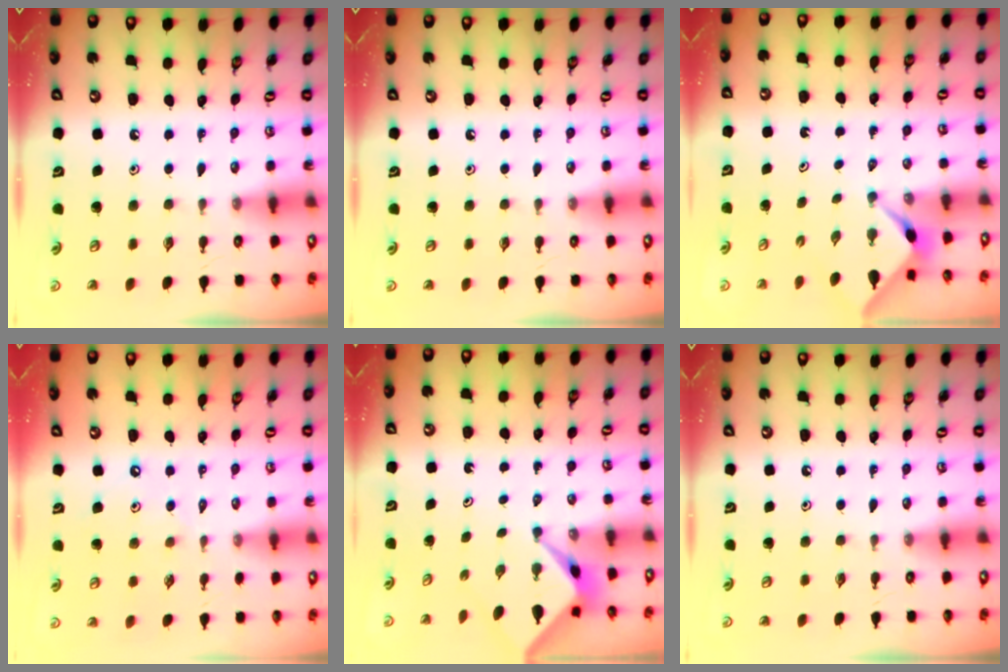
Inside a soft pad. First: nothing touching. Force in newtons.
{"total": 0.0}
{"total": 2.3, "press": 2.3, "slide": 0.1}
{"total": 2.9, "press": 2.9, "slide": 0.5}
{"total": 2.3, "press": 2.3, "slide": 0.3}
{"total": 0.0}